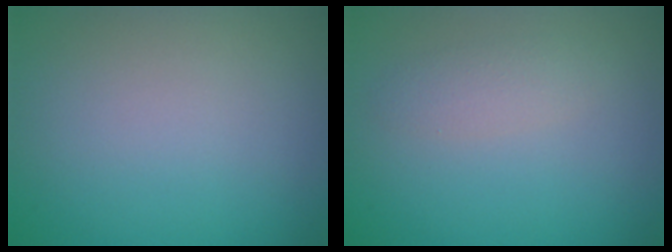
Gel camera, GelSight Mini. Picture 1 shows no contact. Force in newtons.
{"total": 1.7, "press": 1.7, "slide": 0.0}